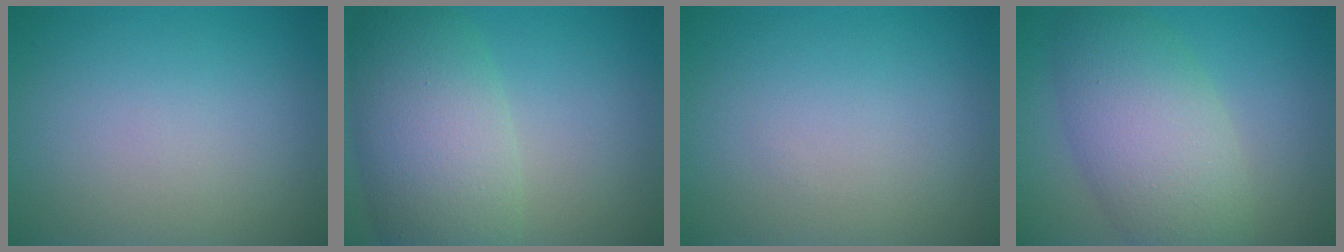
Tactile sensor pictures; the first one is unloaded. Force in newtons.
{"total": 8.4, "press": 8.4, "slide": 0.3}
{"total": 0.0}
{"total": 7.3, "press": 7.3, "slide": 0.4}